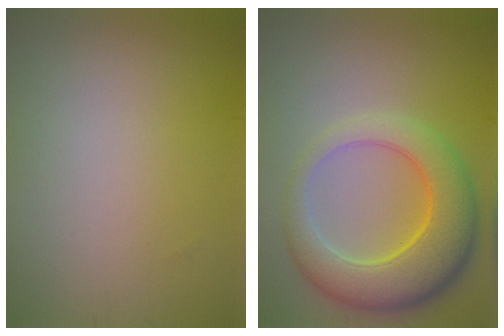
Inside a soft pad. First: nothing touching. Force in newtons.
{"total": 7.7, "press": 7.7, "slide": 0.5}